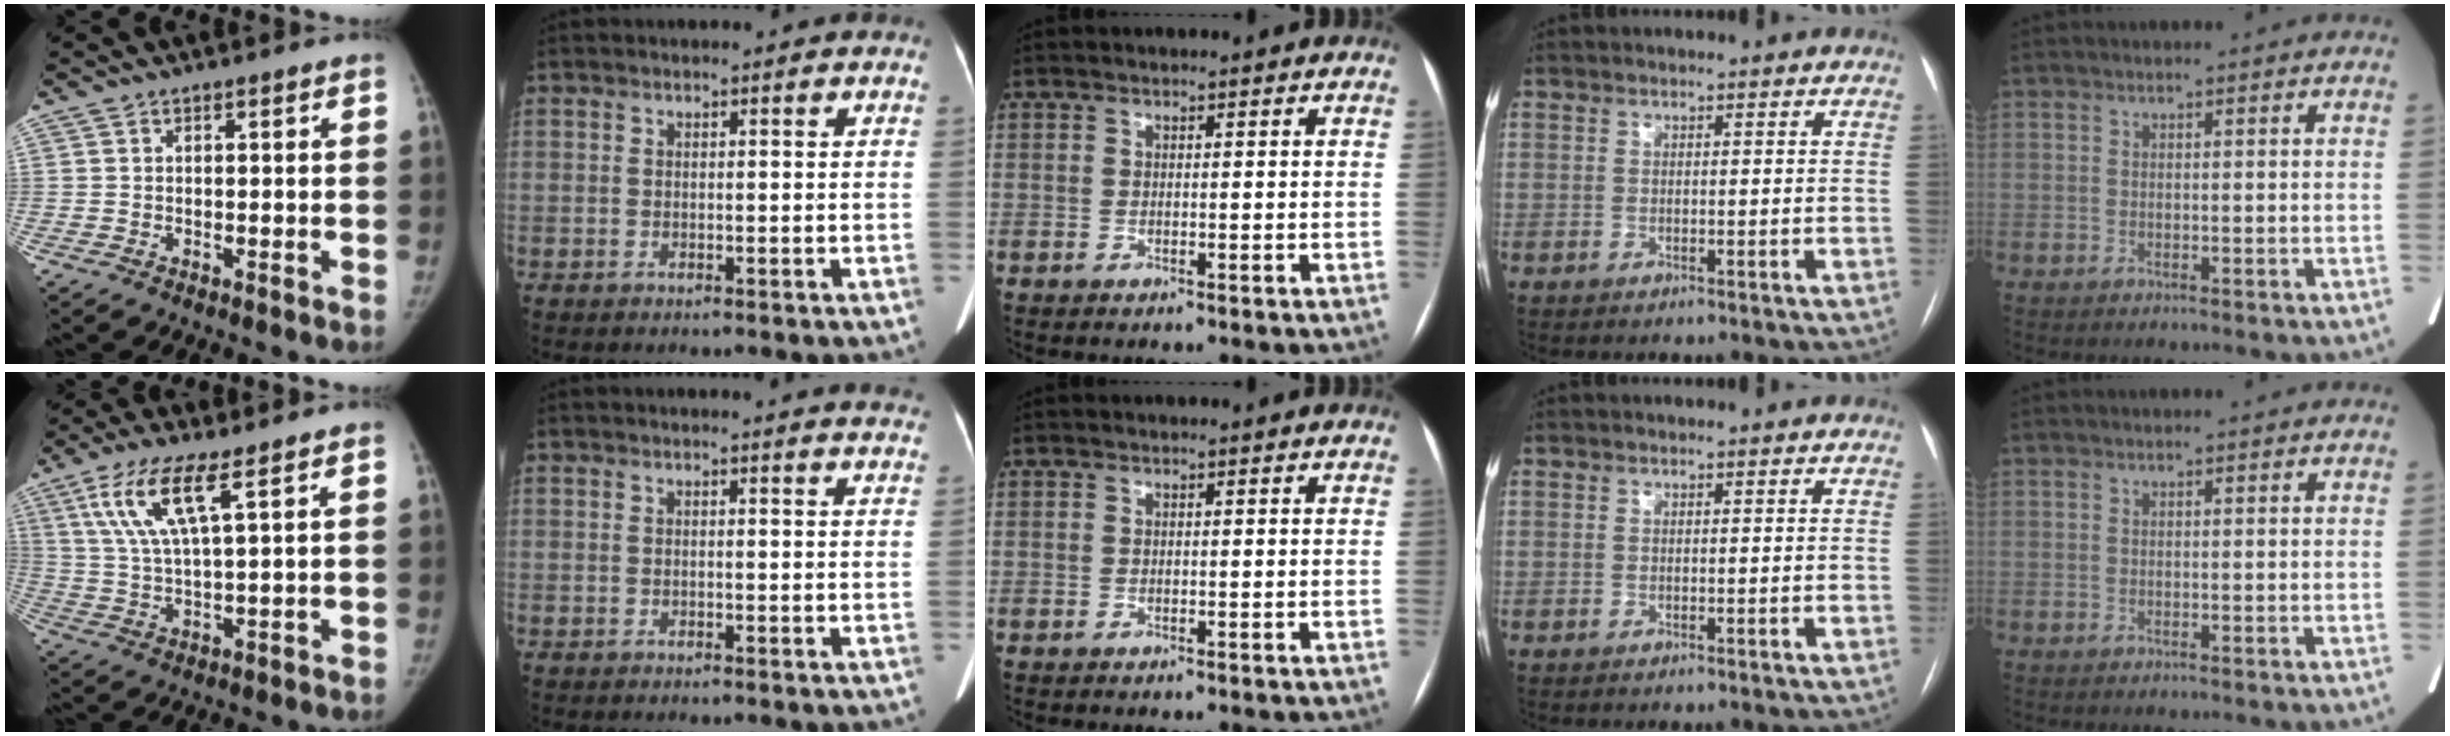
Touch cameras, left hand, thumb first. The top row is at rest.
{"thumb": {"total": 10.1, "force": [5.0, 2.1, 8.5], "torque": [-0.189, -0.016, 0.103]}, "index": {"total": 9.7, "force": [9.4, 0.5, 2.4], "torque": [-0.016, -0.015, 0.080]}}